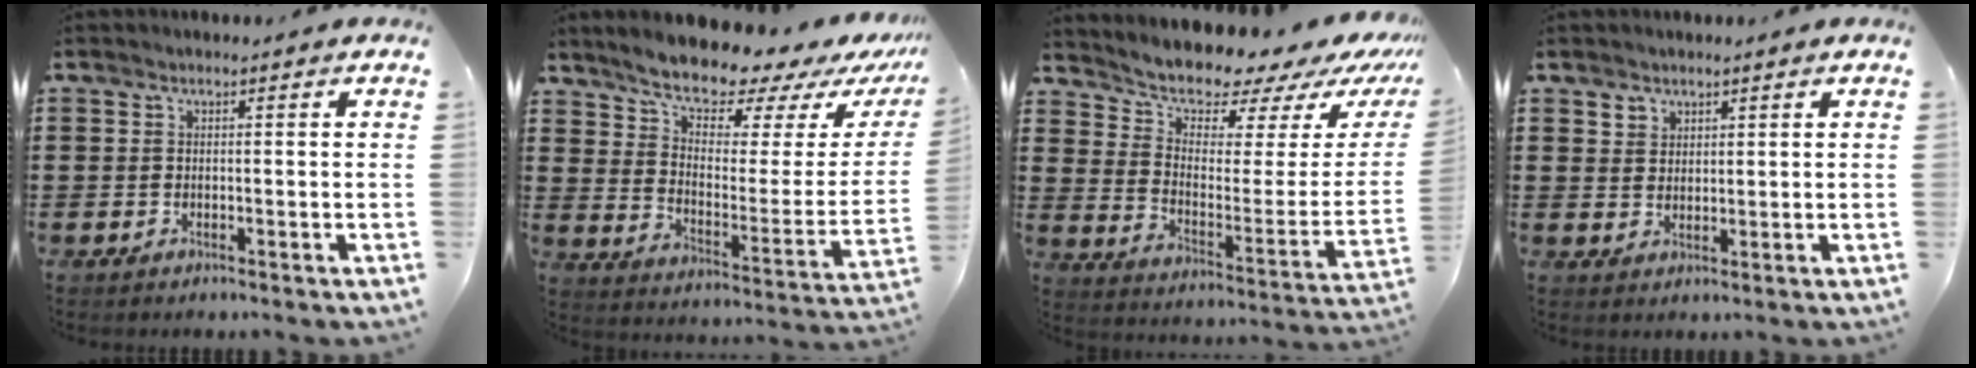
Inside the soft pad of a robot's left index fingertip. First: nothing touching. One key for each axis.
{"total": 9.2, "fx": 8.4, "fy": 2.0, "fz": 3.1, "tx": -0.079, "ty": -0.065, "tz": 0.140}
{"total": 6.2, "fx": 5.8, "fy": 2.0, "fz": 0.6, "tx": -0.036, "ty": -0.063, "tz": 0.094}
{"total": 2.1, "fx": 1.6, "fy": 1.4, "fz": 0.0, "tx": -0.004, "ty": 0.006, "tz": 0.031}